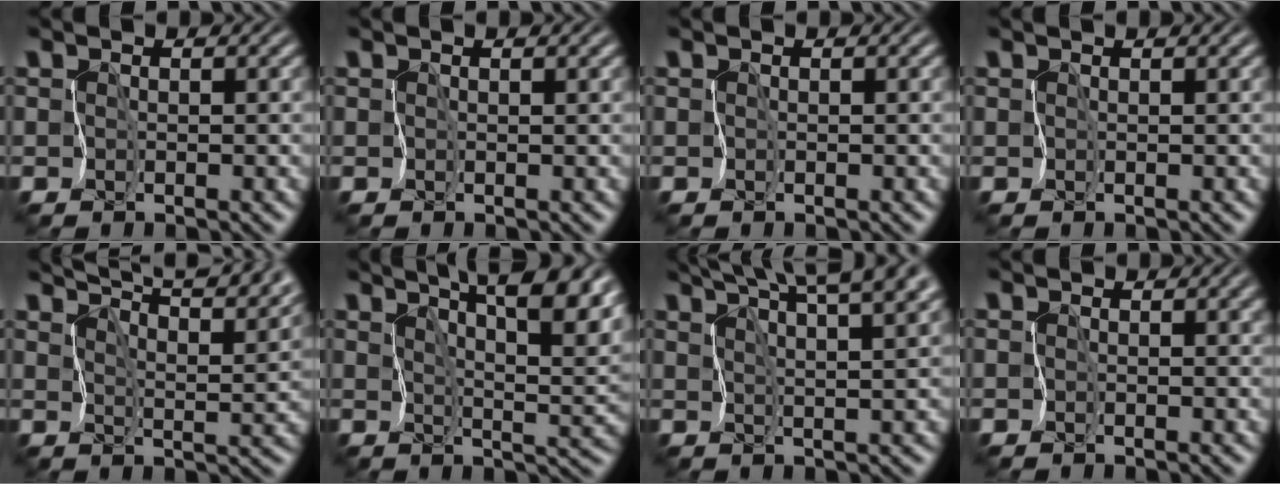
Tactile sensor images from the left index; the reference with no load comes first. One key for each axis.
{"total": 0.9, "fx": 0.7, "fy": 0.2, "fz": 0.6, "tx": -0.006, "ty": -0.001, "tz": 0.011}
{"total": 0.0}
{"total": 0.6, "fx": 0.6, "fy": 0.1, "fz": 0.3, "tx": -0.004, "ty": 0.003, "tz": 0.009}
{"total": 11.6, "fx": 9.5, "fy": 3.0, "fz": 6.0, "tx": -0.086, "ty": 0.017, "tz": 0.110}
{"total": 12.3, "fx": 7.4, "fy": 4.3, "fz": 8.8, "tx": -0.117, "ty": 0.022, "tz": 0.090}
{"total": 11.6, "fx": 8.2, "fy": 3.5, "fz": 7.5, "tx": -0.112, "ty": 0.036, "tz": 0.102}
{"total": 0.9, "fx": 0.3, "fy": 0.4, "fz": 0.7, "tx": -0.009, "ty": -0.002, "tz": 0.005}